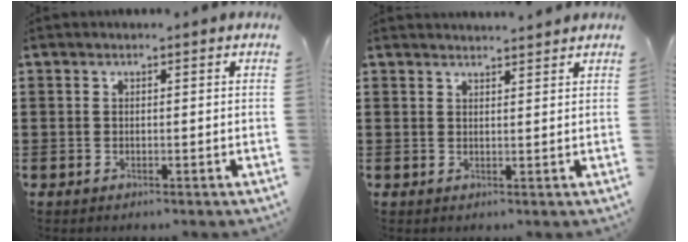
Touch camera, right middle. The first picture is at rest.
{"total": 1.9, "force": [1.9, 0.0, 0.2], "torque": [-0.008, 0.002, 0.036]}